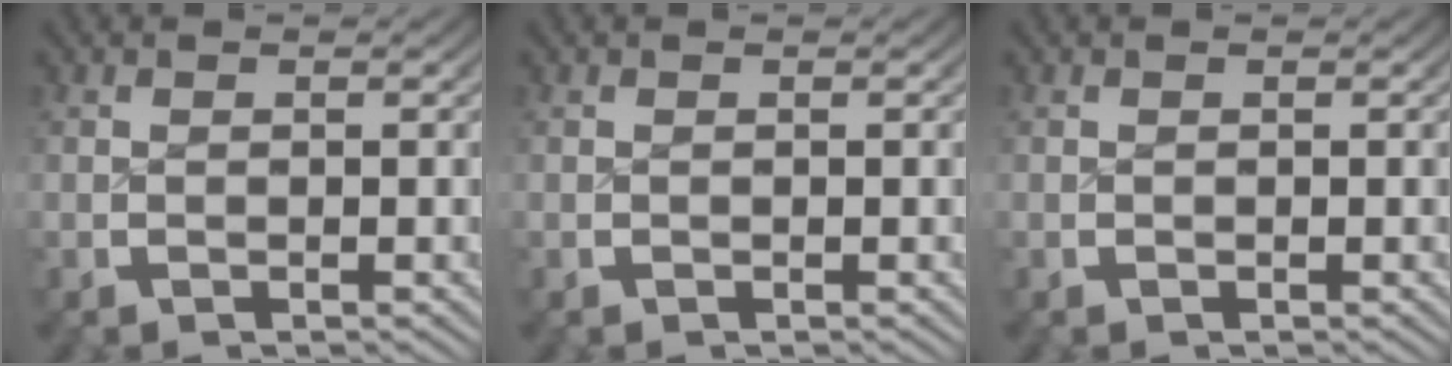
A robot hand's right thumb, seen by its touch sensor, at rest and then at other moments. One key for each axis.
{"total": 0.0}
{"total": 0.0}